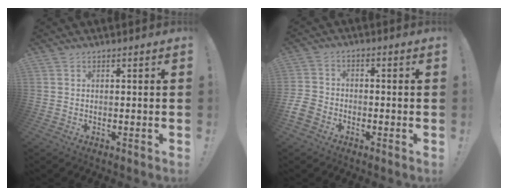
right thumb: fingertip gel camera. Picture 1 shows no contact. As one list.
[{"total": 6.6, "force": [-3.7, 4.6, 2.9], "torque": [-0.075, 0.022, -0.068]}]